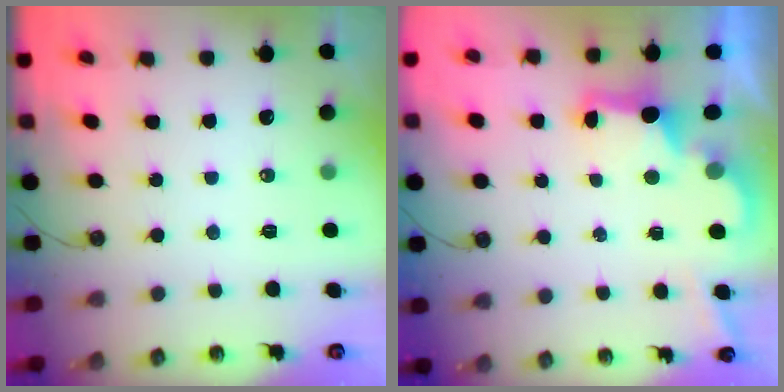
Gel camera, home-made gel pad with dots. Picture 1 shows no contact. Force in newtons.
{"total": 2.8, "press": 2.7, "slide": 0.9}